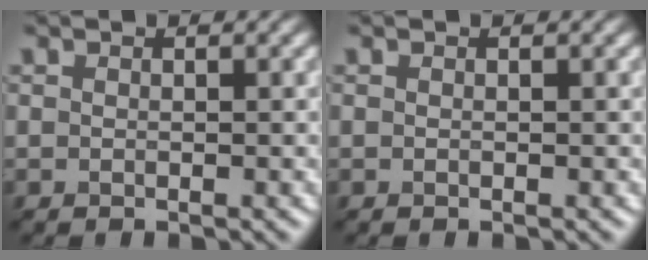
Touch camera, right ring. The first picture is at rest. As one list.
[{"total": 0.0}]